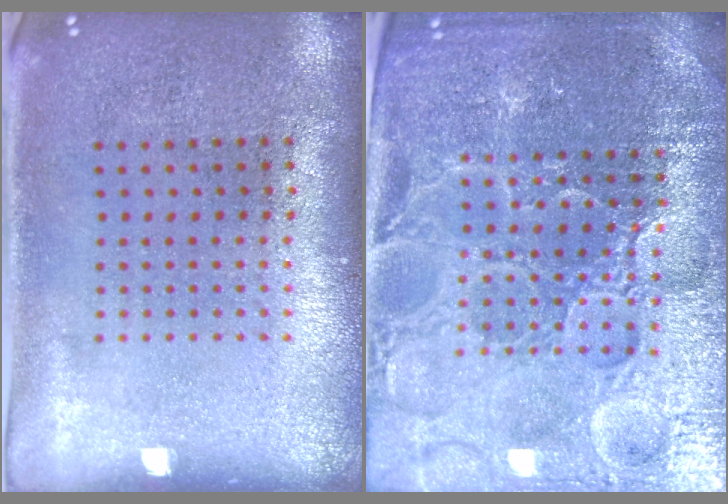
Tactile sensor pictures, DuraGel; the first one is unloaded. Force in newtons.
{"total": 5.4, "press": 5.0, "slide": 2.1}